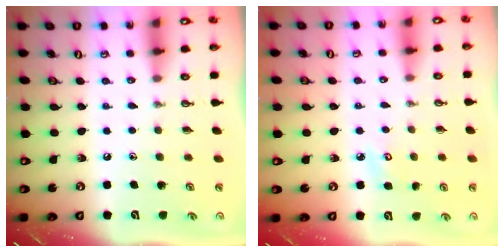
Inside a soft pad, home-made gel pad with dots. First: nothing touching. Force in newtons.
{"total": 3.8, "press": 3.8, "slide": 0.3}